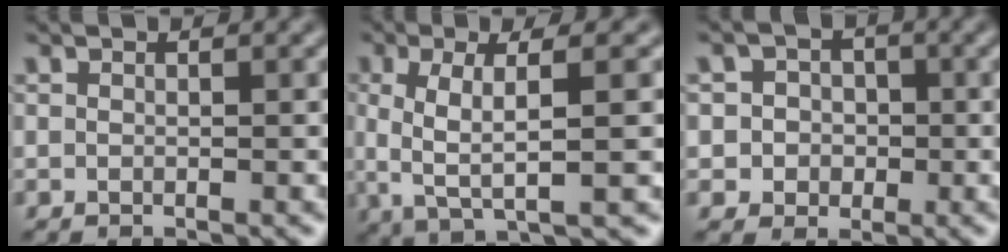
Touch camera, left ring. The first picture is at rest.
{"total": 6.0, "force": [0.2, 1.6, 5.8], "torque": [-0.107, 0.003, 0.004]}
{"total": 3.7, "force": [-0.3, 3.6, 0.8], "torque": [0.006, 0.016, -0.020]}